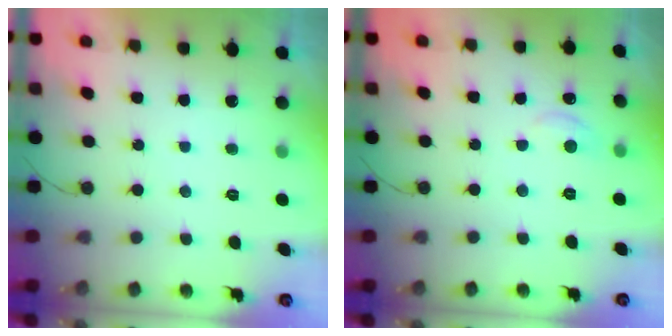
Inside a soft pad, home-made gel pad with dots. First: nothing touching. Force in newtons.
{"total": 6.3, "press": 6.2, "slide": 0.7}